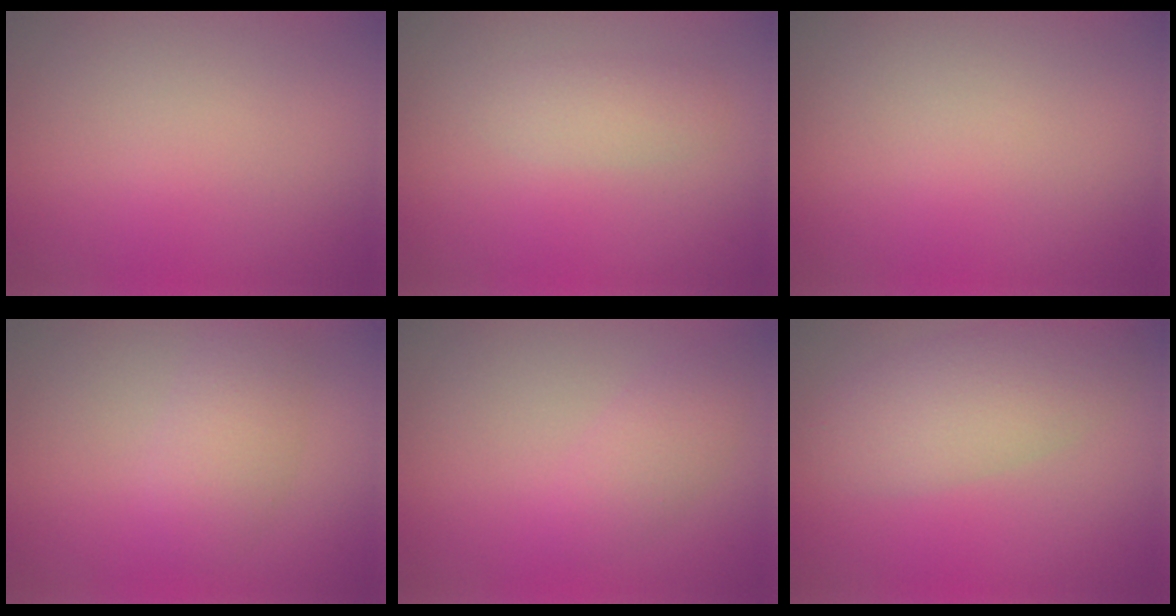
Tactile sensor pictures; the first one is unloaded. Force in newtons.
{"total": 1.9, "press": 1.9, "slide": 0.1}
{"total": 0.0}
{"total": 3.0, "press": 3.0, "slide": 0.1}
{"total": 2.0, "press": 2.0, "slide": 0.2}
{"total": 4.9, "press": 4.9, "slide": 0.3}